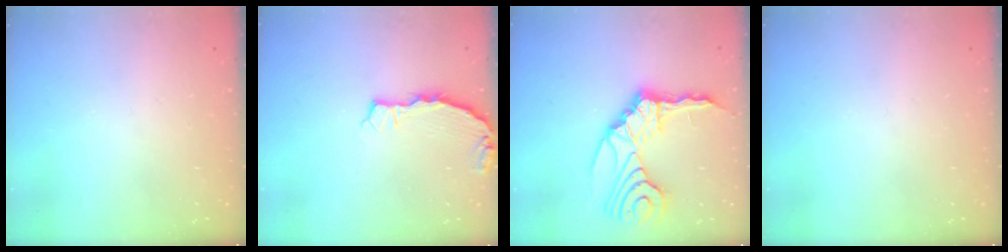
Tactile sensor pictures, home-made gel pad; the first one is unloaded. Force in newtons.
{"total": 3.8, "press": 3.8, "slide": 0.4}
{"total": 14.5, "press": 13.4, "slide": 5.4}
{"total": 0.0}